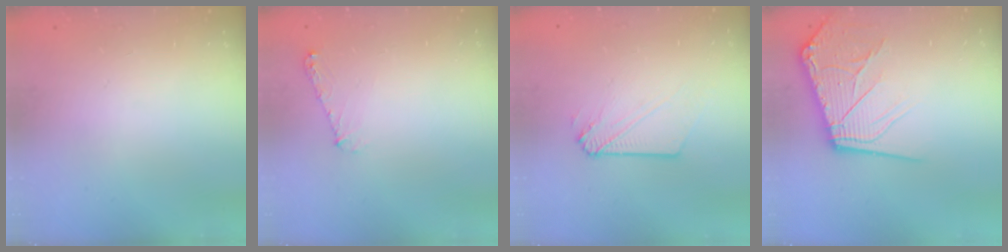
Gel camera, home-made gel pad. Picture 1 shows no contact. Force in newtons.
{"total": 5.7, "press": 5.7, "slide": 0.5}
{"total": 4.4, "press": 4.4, "slide": 0.5}
{"total": 14.8, "press": 14.7, "slide": 2.0}